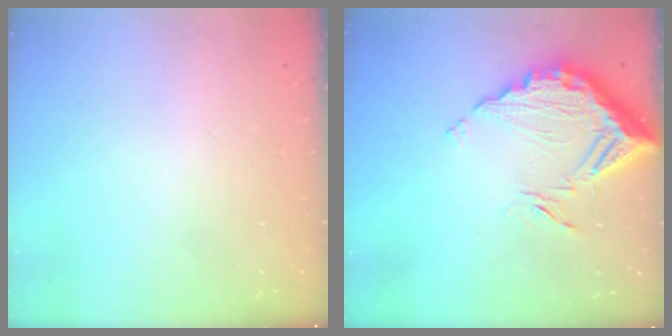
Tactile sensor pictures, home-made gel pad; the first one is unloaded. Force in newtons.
{"total": 13.9, "press": 13.9, "slide": 1.2}